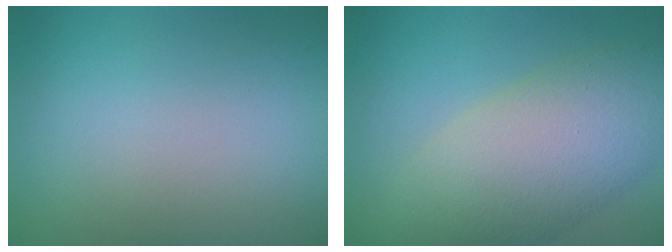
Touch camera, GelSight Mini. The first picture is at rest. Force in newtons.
{"total": 8.6, "press": 8.6, "slide": 0.5}